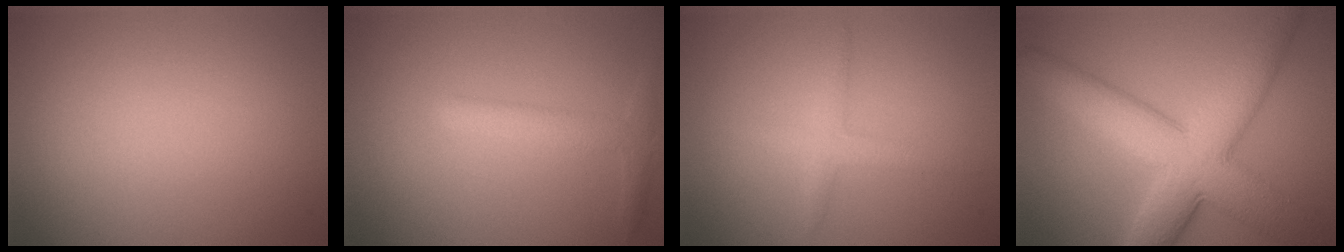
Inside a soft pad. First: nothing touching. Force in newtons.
{"total": 2.3, "press": 2.3, "slide": 0.0}
{"total": 1.8, "press": 1.8, "slide": 0.1}
{"total": 9.9, "press": 9.9, "slide": 0.2}